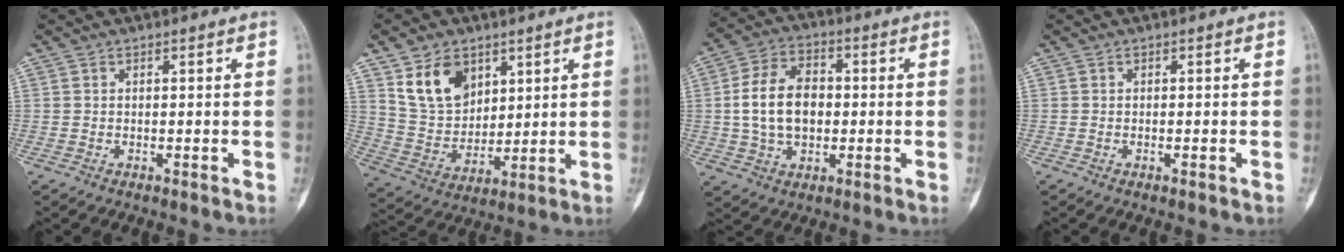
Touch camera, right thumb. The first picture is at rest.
{"total": 11.7, "force": [6.0, 8.1, 6.0], "torque": [-0.083, -0.032, 0.127]}
{"total": 12.1, "force": [0.1, 8.2, 8.9], "torque": [-0.151, 0.016, 0.001]}
{"total": 0.7, "force": [-0.3, 0.2, 0.6], "torque": [-0.011, 0.001, -0.004]}